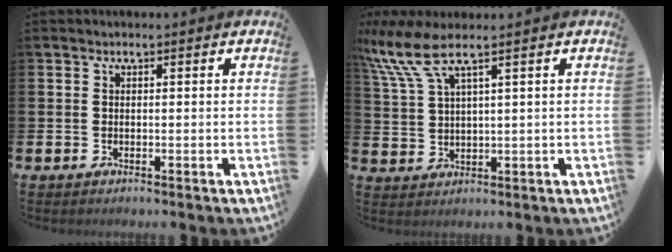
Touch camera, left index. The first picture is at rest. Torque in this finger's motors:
{"motor_torque": [0.50, -0.88, 0.91, 0.21]}